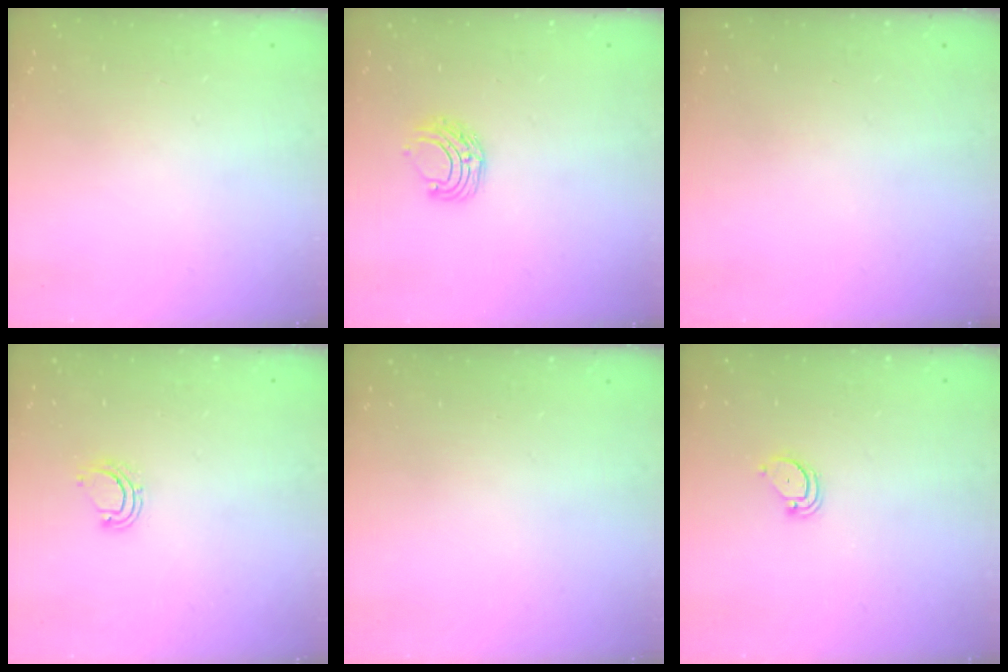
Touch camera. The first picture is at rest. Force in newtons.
{"total": 6.7, "press": 6.7, "slide": 0.7}
{"total": 0.0}
{"total": 5.4, "press": 5.4, "slide": 0.5}
{"total": 0.0}
{"total": 2.1, "press": 2.1, "slide": 0.1}